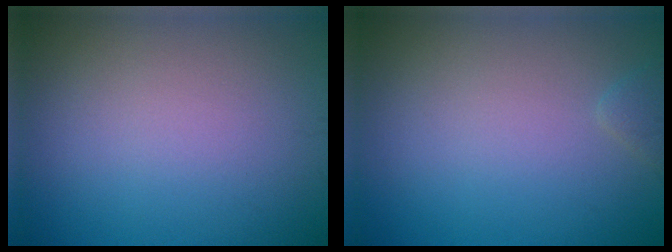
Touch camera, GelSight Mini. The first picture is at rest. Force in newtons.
{"total": 0.8, "press": 0.8, "slide": 0.1}